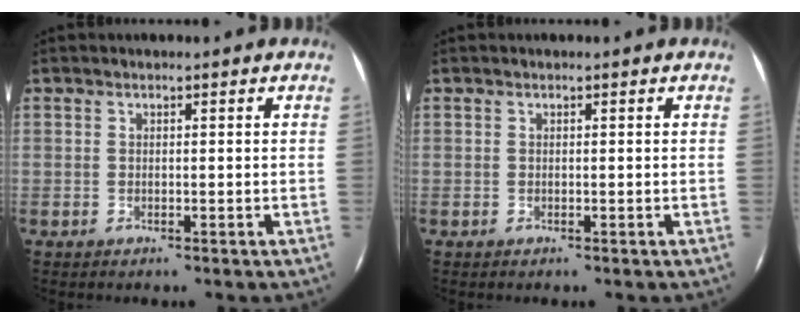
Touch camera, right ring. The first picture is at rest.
{"total": 0.0}